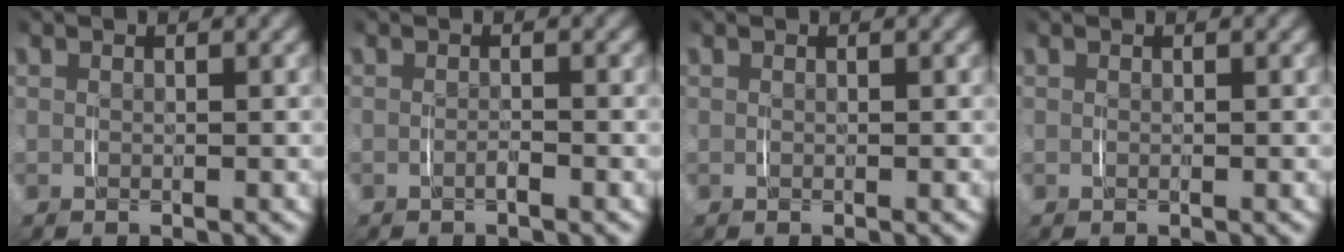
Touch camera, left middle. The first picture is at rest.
{"total": 0.8, "force": [-0.7, 0.2, 0.3], "torque": [-0.007, 0.001, -0.015]}
{"total": 0.0}
{"total": 0.0}